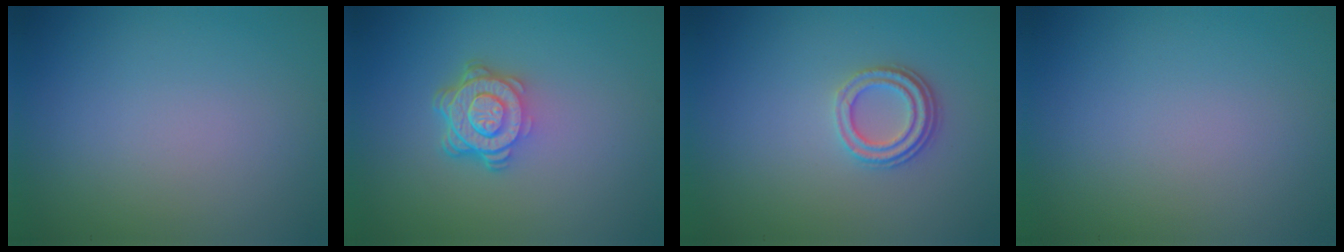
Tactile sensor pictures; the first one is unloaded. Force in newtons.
{"total": 4.9, "press": 3.5, "slide": 3.5}
{"total": 2.4, "press": 2.0, "slide": 1.3}
{"total": 0.0}